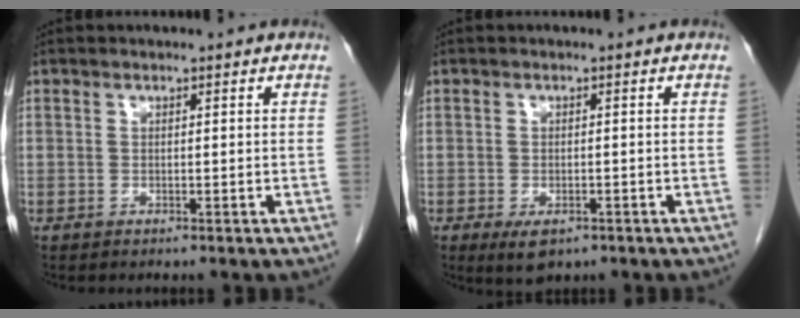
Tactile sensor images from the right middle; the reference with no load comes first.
{"total": 3.7, "force": [-2.0, 1.8, 2.6], "torque": [-0.043, -0.005, -0.024]}